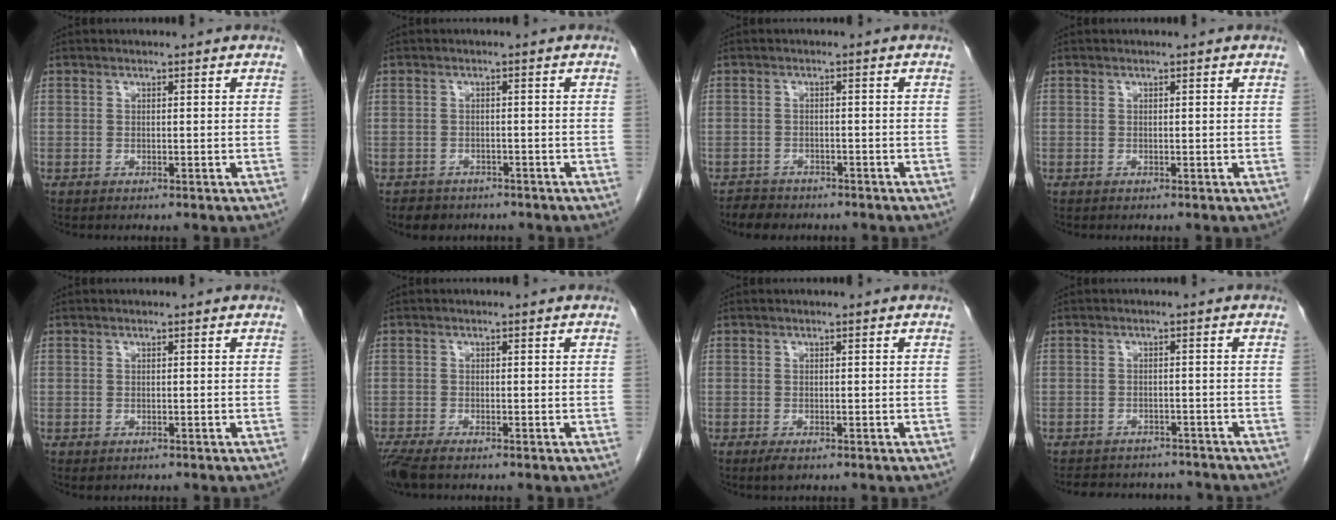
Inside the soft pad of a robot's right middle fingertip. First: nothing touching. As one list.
[{"total": 3.5, "force": [-2.7, 2.2, 0.5], "torque": [-0.016, 0.004, -0.036]}, {"total": 3.6, "force": [-3.1, 1.7, 0.6], "torque": [-0.016, 0.000, -0.047]}, {"total": 0.0}, {"total": 0.5, "force": [-0.2, 0.5, 0.2], "torque": [-0.008, 0.002, 0.002]}, {"total": 4.0, "force": [-3.1, 1.0, 2.3], "torque": [-0.048, -0.013, -0.054]}, {"total": 1.5, "force": [-0.9, 0.6, 1.1], "torque": [-0.020, -0.003, -0.011]}, {"total": 9.4, "force": [-8.7, 3.2, 1.9], "torque": [-0.035, 0.011, -0.103]}]